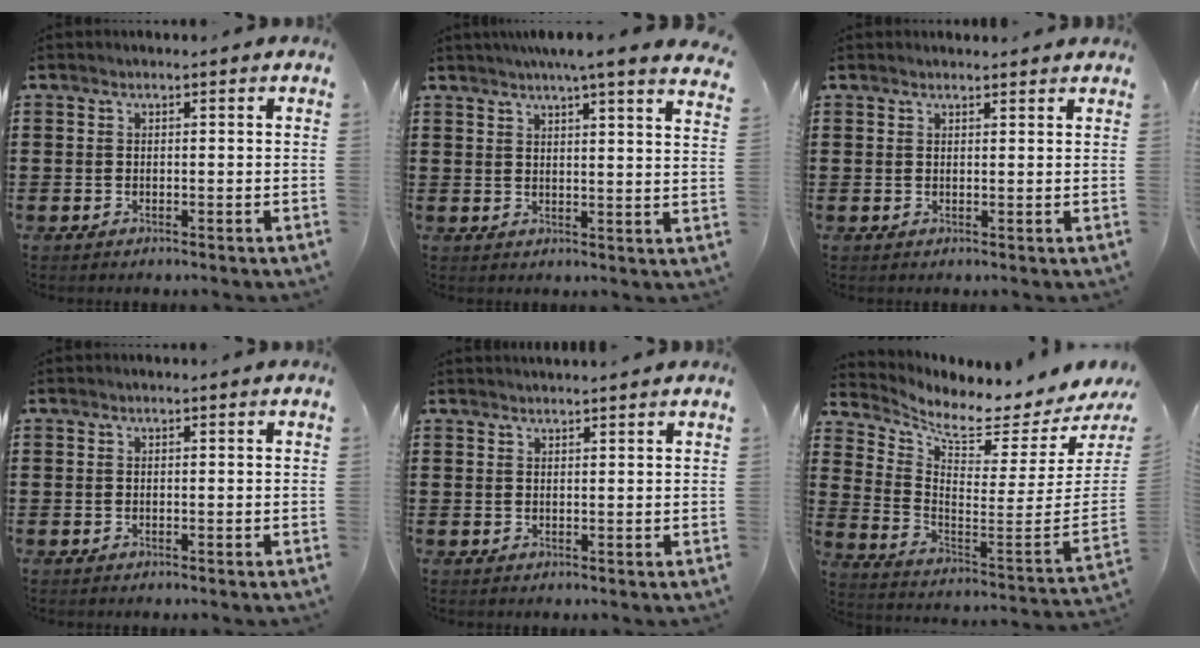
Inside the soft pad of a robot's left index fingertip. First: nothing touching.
{"total": 5.2, "force": [4.4, -1.1, 2.7], "torque": [-0.058, -0.021, 0.073]}
{"total": 1.4, "force": [1.3, 0.2, 0.2], "torque": [-0.008, 0.000, 0.027]}
{"total": 0.0}
{"total": 1.3, "force": [1.3, -0.3, 0.1], "torque": [-0.004, -0.004, 0.026]}
{"total": 4.6, "force": [3.9, 0.7, 2.4], "torque": [-0.059, -0.064, 0.057]}